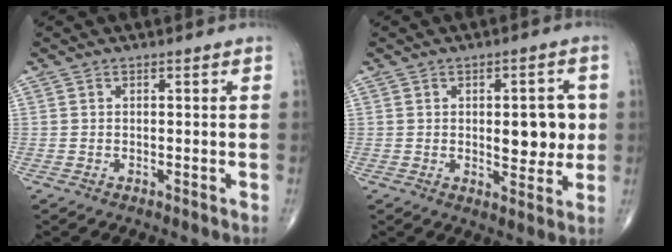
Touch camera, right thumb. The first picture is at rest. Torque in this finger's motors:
{"motor_torque": [1.13, 0.96, 0.73, 0.57, 0.02]}